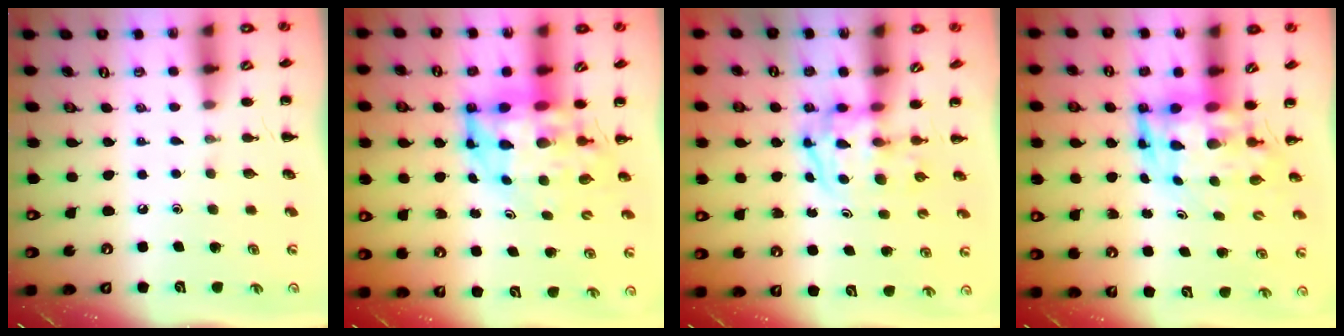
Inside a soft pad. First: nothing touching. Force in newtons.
{"total": 8.2, "press": 7.8, "slide": 2.5}
{"total": 3.7, "press": 3.7, "slide": 0.6}
{"total": 5.9, "press": 5.7, "slide": 1.6}